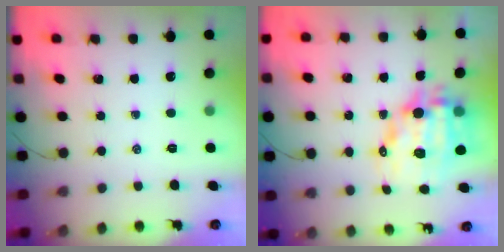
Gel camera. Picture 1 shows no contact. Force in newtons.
{"total": 14.1, "press": 13.8, "slide": 3.1}